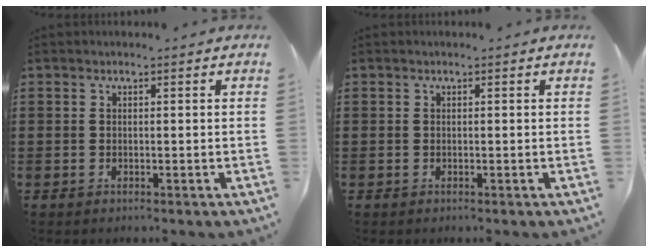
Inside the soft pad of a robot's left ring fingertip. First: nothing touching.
{"total": 0.0}